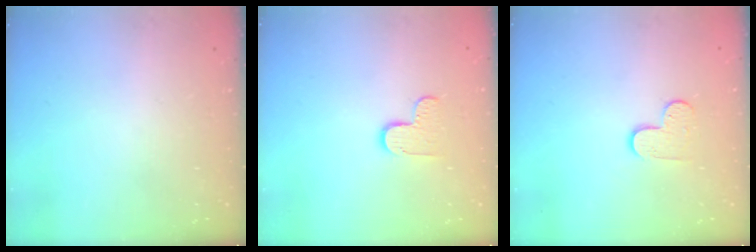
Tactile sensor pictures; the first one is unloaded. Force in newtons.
{"total": 6.1, "press": 6.1, "slide": 0.3}
{"total": 7.1, "press": 7.1, "slide": 0.6}